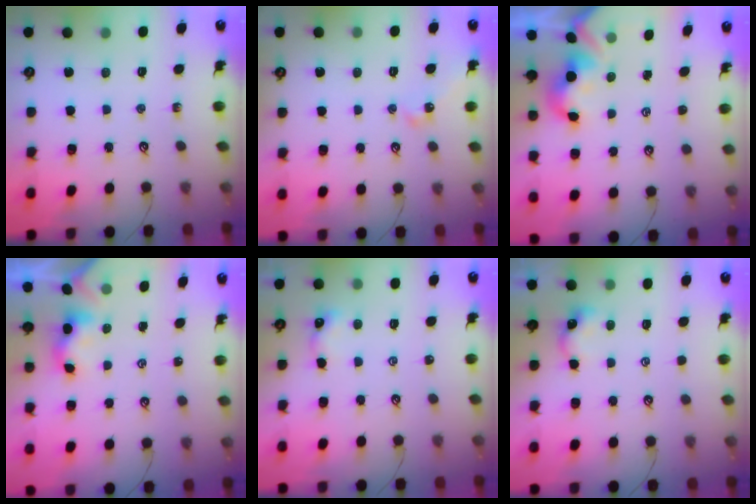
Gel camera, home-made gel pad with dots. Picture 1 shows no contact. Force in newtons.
{"total": 5.6, "press": 5.6, "slide": 0.6}
{"total": 1.6, "press": 1.5, "slide": 0.6}
{"total": 0.8, "press": 0.7, "slide": 0.4}
{"total": 1.2, "press": 1.2, "slide": 0.4}
{"total": 1.5, "press": 1.5, "slide": 0.3}